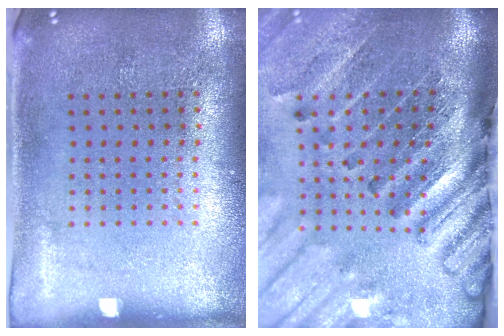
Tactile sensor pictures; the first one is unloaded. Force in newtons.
{"total": 4.5, "press": 3.4, "slide": 3.0}